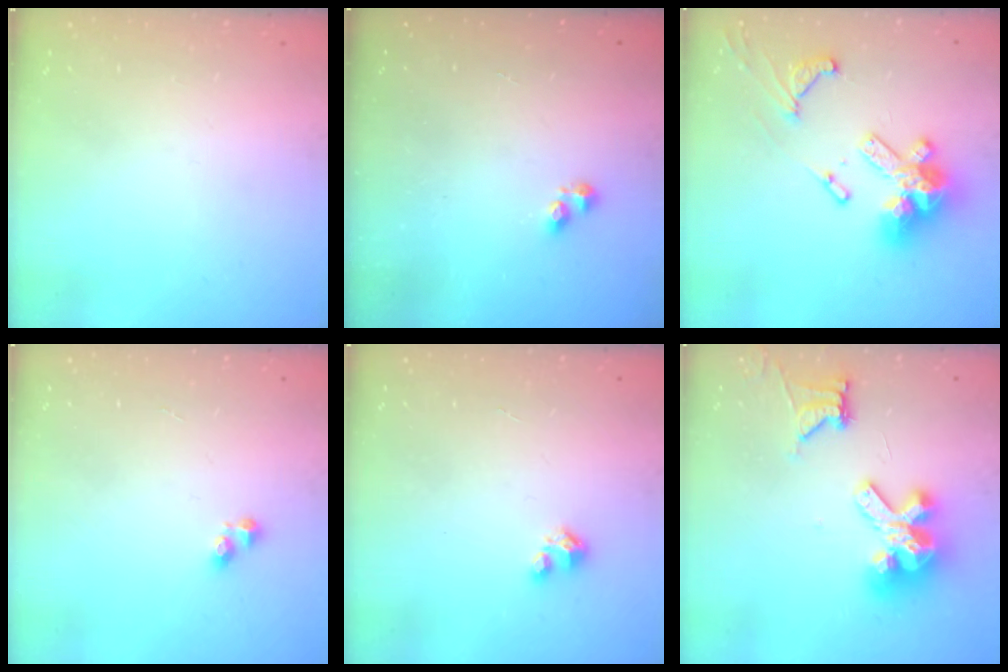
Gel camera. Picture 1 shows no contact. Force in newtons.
{"total": 3.3, "press": 3.2, "slide": 0.5}
{"total": 18.7, "press": 18.6, "slide": 1.9}
{"total": 2.6, "press": 2.6, "slide": 0.4}
{"total": 1.6, "press": 1.6, "slide": 0.1}
{"total": 14.3, "press": 14.2, "slide": 1.7}